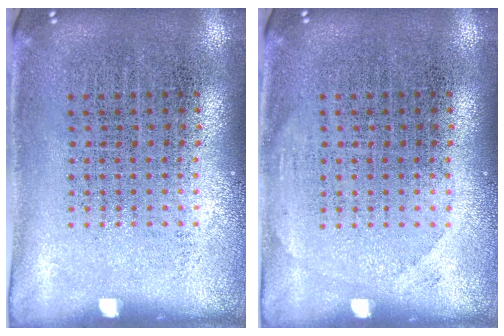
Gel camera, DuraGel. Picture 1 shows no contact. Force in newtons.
{"total": 0.8, "press": 0.8, "slide": 0.2}